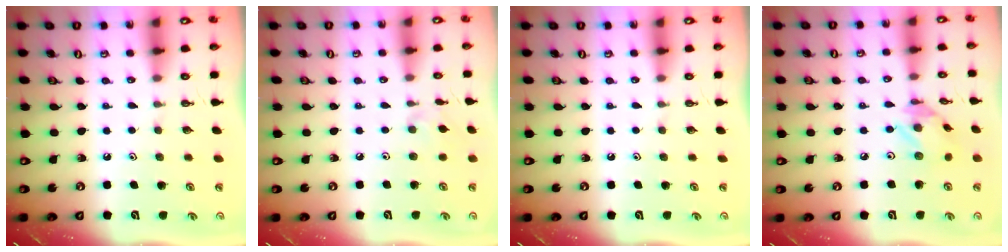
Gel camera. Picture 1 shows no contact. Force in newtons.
{"total": 1.9, "press": 1.8, "slide": 0.6}
{"total": 0.0}
{"total": 6.7, "press": 6.6, "slide": 0.5}